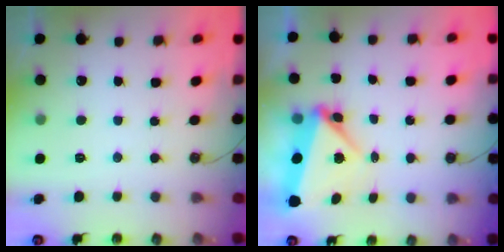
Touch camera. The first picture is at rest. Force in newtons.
{"total": 5.0, "press": 4.8, "slide": 1.6}